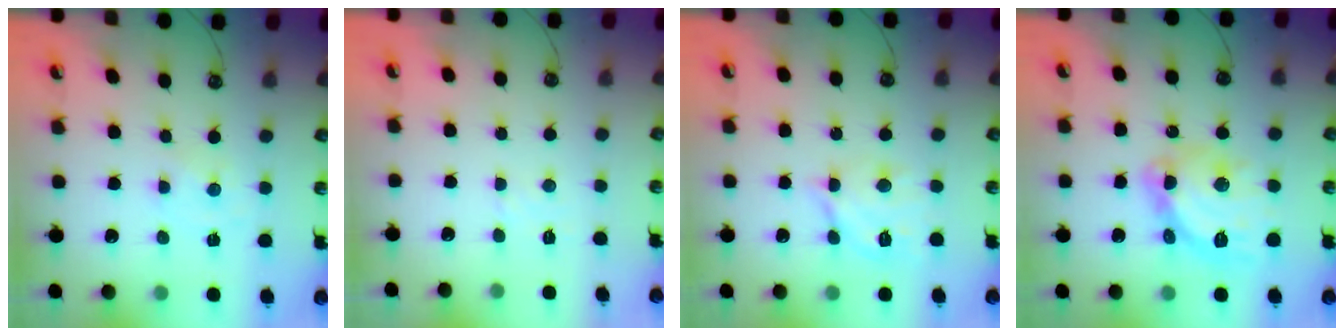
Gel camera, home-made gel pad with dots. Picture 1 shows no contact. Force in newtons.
{"total": 3.4, "press": 3.3, "slide": 0.5}
{"total": 12.6, "press": 12.5, "slide": 1.0}
{"total": 15.6, "press": 15.5, "slide": 1.3}